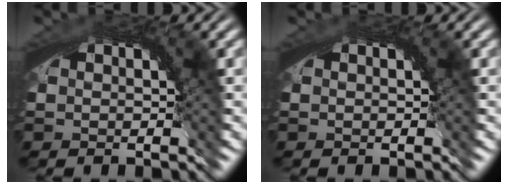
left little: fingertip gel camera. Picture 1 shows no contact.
{"total": 0.0}